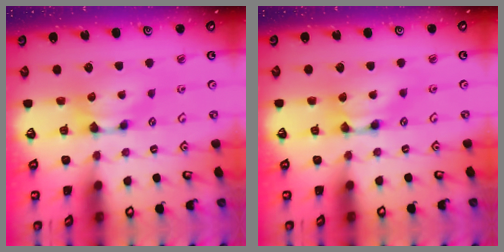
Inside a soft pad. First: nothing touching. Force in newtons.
{"total": 1.6, "press": 1.5, "slide": 0.1}